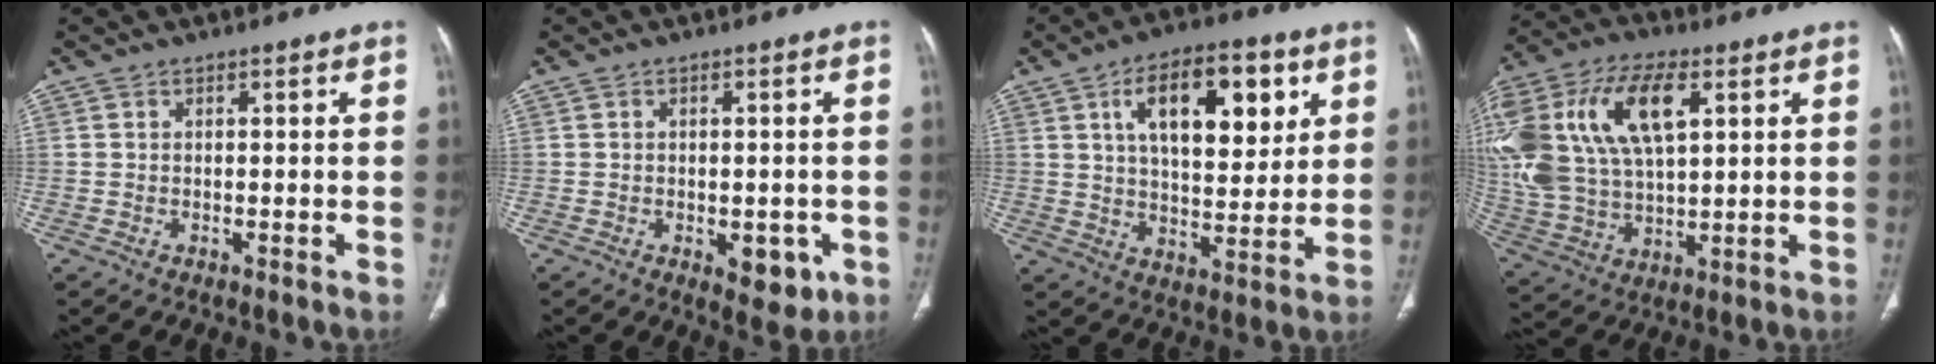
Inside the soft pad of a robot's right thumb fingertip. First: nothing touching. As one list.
[{"total": 6.0, "force": [-1.9, 3.2, 4.7], "torque": [-0.037, 0.002, -0.016]}, {"total": 17.8, "force": [6.8, 8.6, 14.0], "torque": [-0.174, -0.019, 0.110]}, {"total": 26.6, "force": [8.0, 14.5, 20.8], "torque": [-0.467, 0.017, 0.152]}]